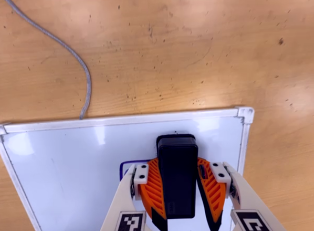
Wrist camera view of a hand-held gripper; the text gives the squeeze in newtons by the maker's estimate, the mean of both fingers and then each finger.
{"total": 18.5, "left": 21.0, "right": 16.0}